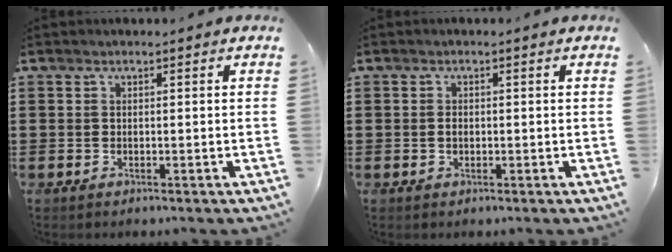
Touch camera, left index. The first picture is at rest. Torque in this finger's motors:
{"motor_torque": [0.55, 0.35, 0.10, 0.05]}